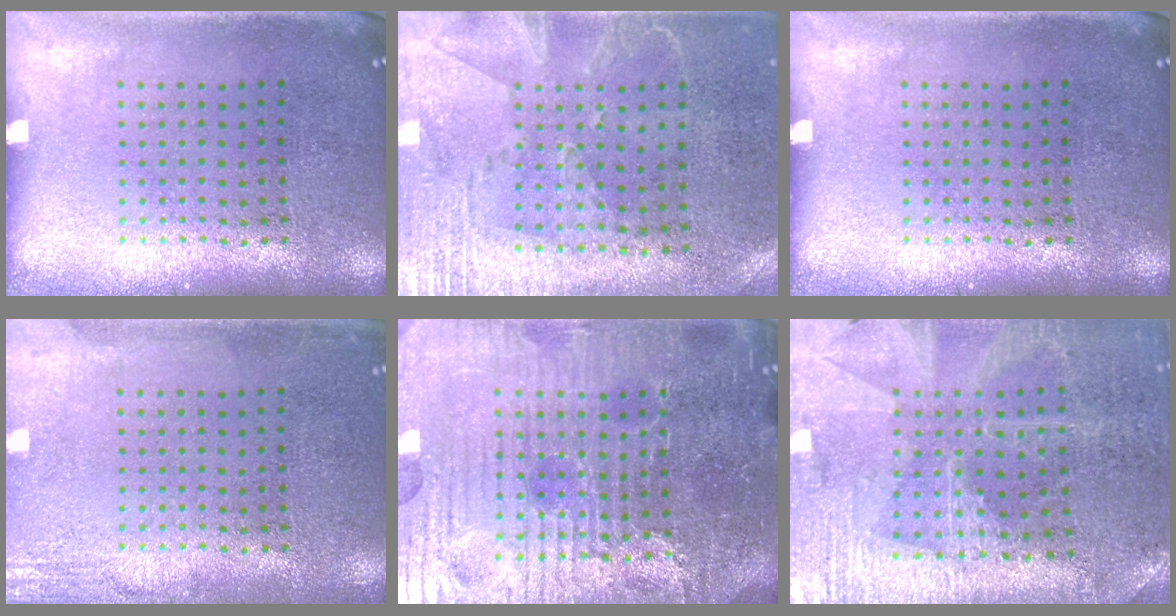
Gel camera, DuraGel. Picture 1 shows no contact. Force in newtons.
{"total": 2.7, "press": 2.3, "slide": 1.5}
{"total": 0.0}
{"total": 2.2, "press": 2.2, "slide": 0.4}
{"total": 6.0, "press": 5.6, "slide": 2.2}
{"total": 1.7, "press": 1.7, "slide": 0.3}